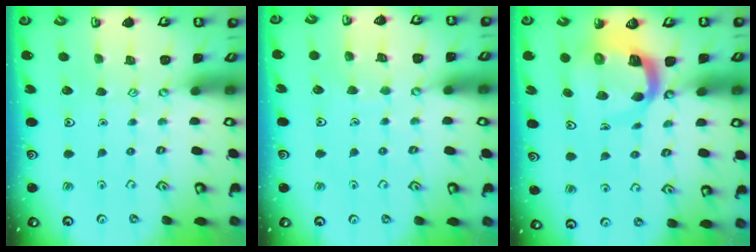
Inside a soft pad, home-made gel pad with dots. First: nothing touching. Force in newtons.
{"total": 4.7, "press": 4.7, "slide": 0.4}
{"total": 9.0, "press": 8.9, "slide": 1.2}